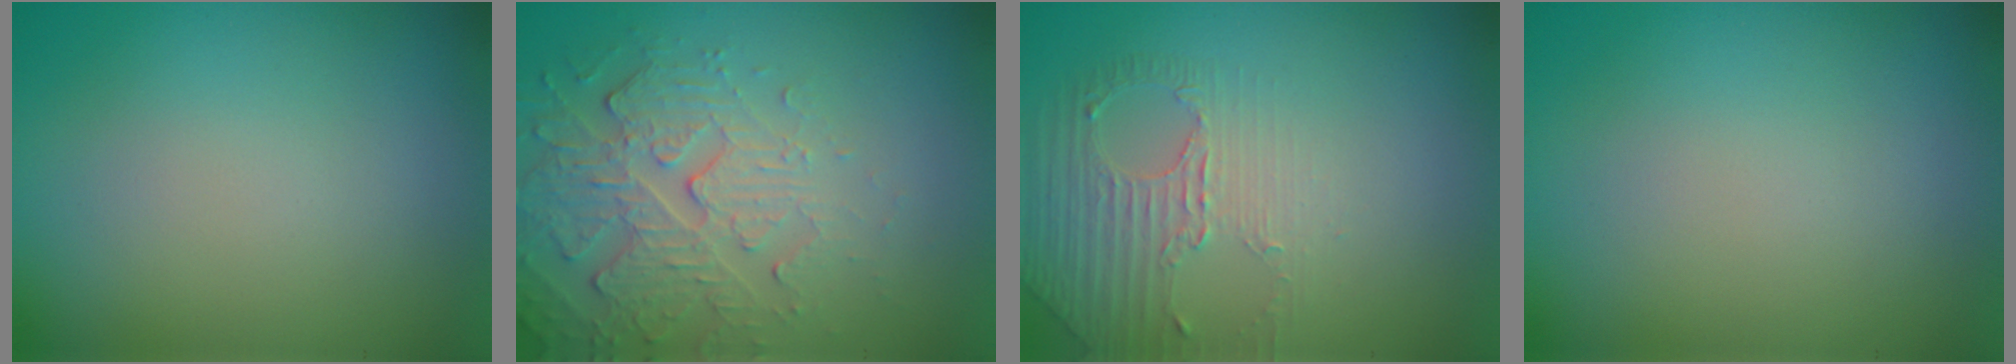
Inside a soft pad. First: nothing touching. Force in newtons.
{"total": 5.2, "press": 3.6, "slide": 3.7}
{"total": 1.8, "press": 1.5, "slide": 1.0}
{"total": 0.0}